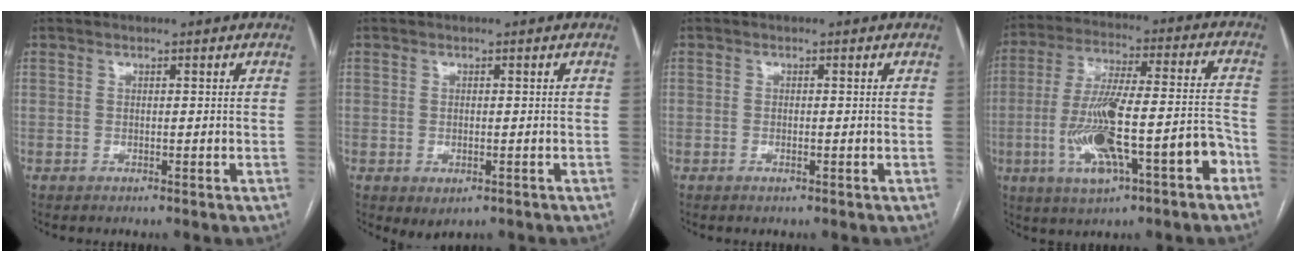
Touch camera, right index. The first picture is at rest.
{"total": 2.3, "force": [-0.9, 1.3, 1.8], "torque": [-0.028, -0.005, 0.002]}
{"total": 0.8, "force": [-0.3, 0.2, 0.7], "torque": [-0.013, -0.001, -0.003]}
{"total": 16.4, "force": [-6.1, 3.3, 14.8], "torque": [-0.273, 0.013, -0.093]}